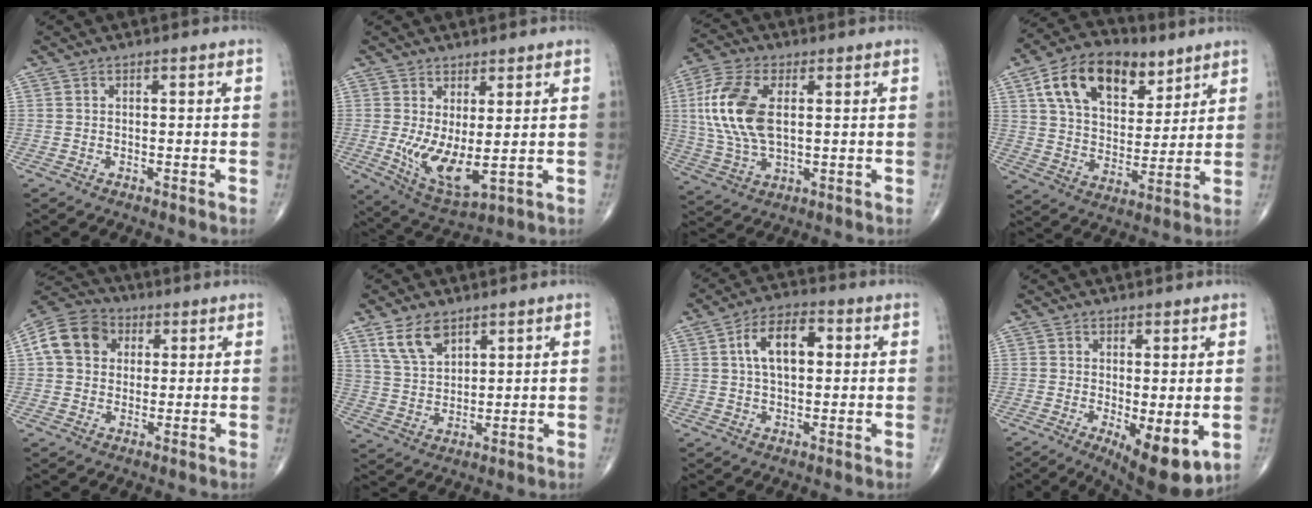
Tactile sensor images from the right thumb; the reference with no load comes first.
{"total": 9.3, "force": [0.1, 3.6, 8.5], "torque": [-0.156, -0.028, 0.019]}
{"total": 14.6, "force": [2.3, 7.7, 12.2], "torque": [-0.269, 0.001, 0.047]}
{"total": 18.4, "force": [9.2, 11.0, 11.5], "torque": [-0.157, -0.023, 0.160]}
{"total": 10.8, "force": [2.6, 8.8, 5.8], "torque": [-0.092, 0.013, 0.035]}
{"total": 7.7, "force": [4.8, 4.2, 4.3], "torque": [-0.067, -0.022, 0.102]}
{"total": 9.7, "force": [2.0, 5.3, 7.8], "torque": [-0.123, 0.016, 0.028]}
{"total": 9.5, "force": [-2.0, 3.4, 8.6], "torque": [-0.120, -0.025, -0.022]}